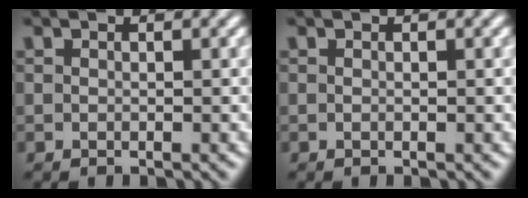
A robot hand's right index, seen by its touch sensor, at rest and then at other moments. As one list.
[{"total": 0.0}]